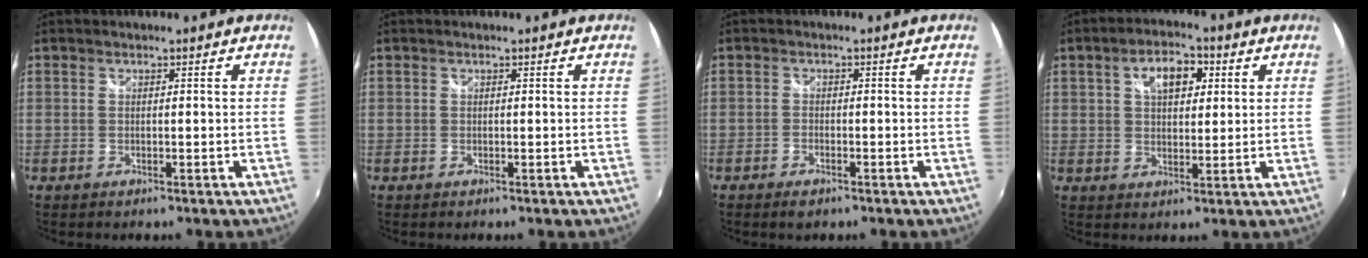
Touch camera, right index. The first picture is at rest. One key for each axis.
{"total": 0.0}
{"total": 2.3, "fx": -1.7, "fy": 1.1, "fz": 1.2, "tx": -0.032, "ty": -0.002, "tz": -0.032}
{"total": 7.5, "fx": 2.7, "fy": 4.2, "fz": 5.6, "tx": -0.092, "ty": 0.022, "tz": 0.044}